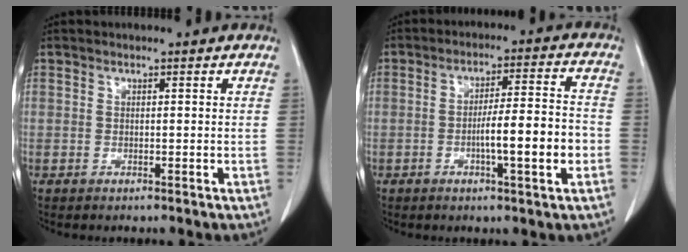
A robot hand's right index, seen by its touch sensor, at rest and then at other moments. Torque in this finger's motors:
{"motor_torque": [1.59, -0.55, 0.76, 0.10]}